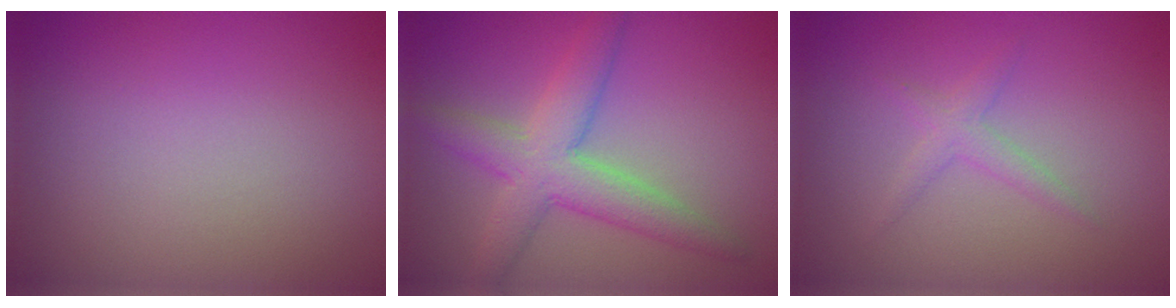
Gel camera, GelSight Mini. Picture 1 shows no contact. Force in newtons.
{"total": 5.1, "press": 5.1, "slide": 0.4}
{"total": 1.4, "press": 1.4, "slide": 0.1}